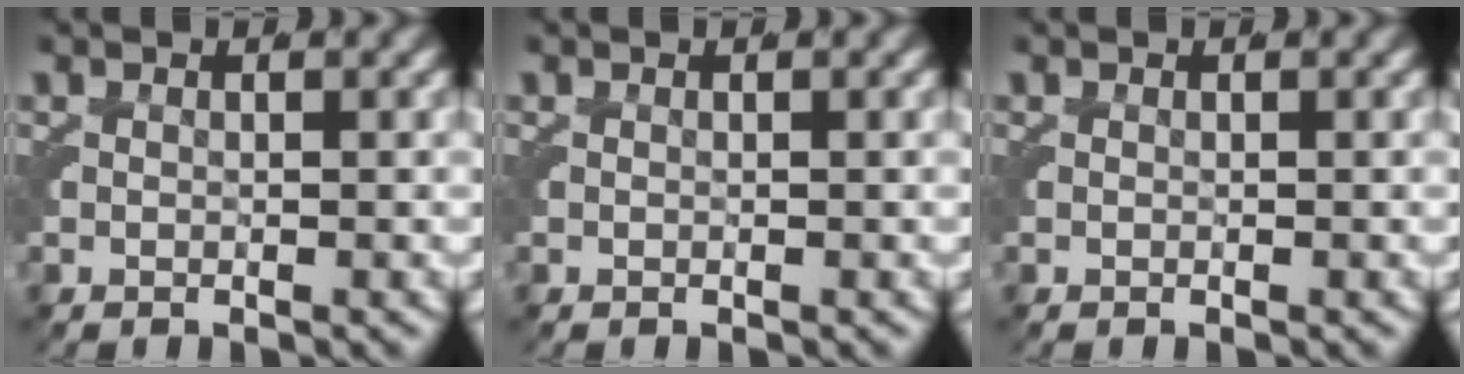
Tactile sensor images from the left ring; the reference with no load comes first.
{"total": 0.0}
{"total": 0.0}